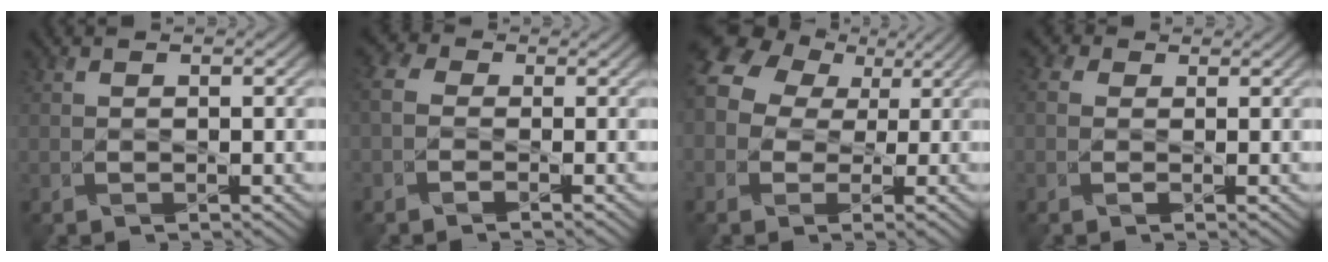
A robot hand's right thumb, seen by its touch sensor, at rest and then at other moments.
{"total": 3.7, "force": [-0.9, 2.8, 2.1], "torque": [-0.061, 0.002, -0.031]}
{"total": 10.1, "force": [2.2, 8.0, 5.9], "torque": [-0.147, 0.018, 0.031]}
{"total": 2.3, "force": [0.3, 1.8, 1.3], "torque": [-0.033, 0.001, -0.001]}